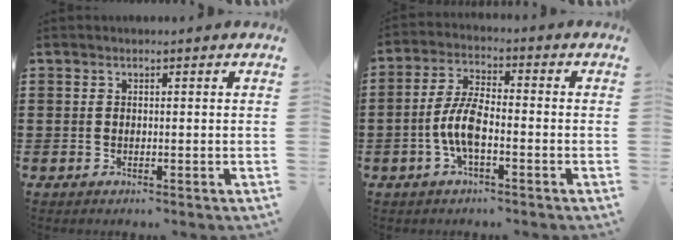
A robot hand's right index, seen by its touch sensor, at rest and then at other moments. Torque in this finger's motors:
{"motor_torque": [2.14, 0.00, 0.15, 0.08]}